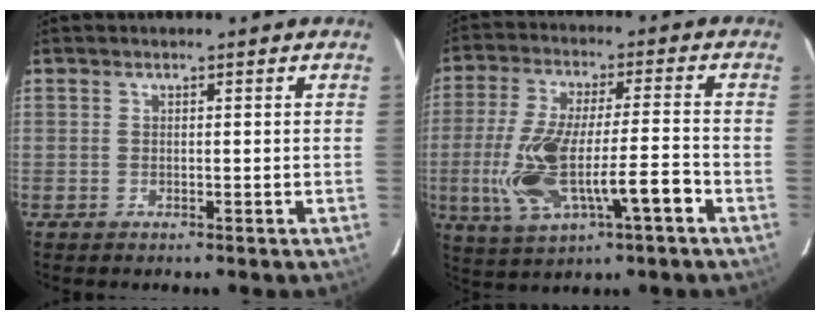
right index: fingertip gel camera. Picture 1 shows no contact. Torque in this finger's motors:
{"motor_torque": [0.57, -0.10, 0.43, 0.21]}